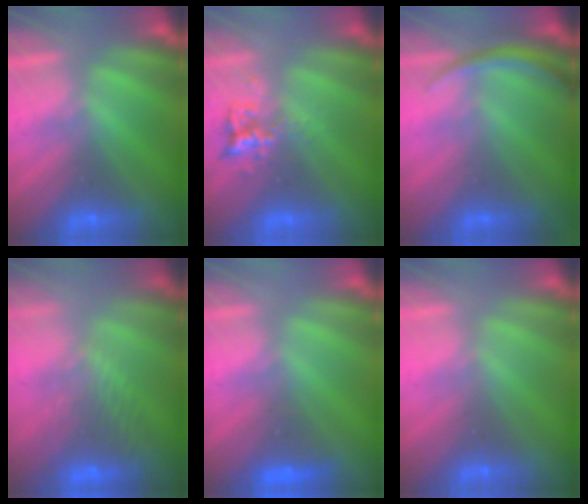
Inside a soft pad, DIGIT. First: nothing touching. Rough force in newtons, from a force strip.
{"total": 2.4}
{"total": 2.9}
{"total": 6.8}
{"total": 2.0}
{"total": 3.1}